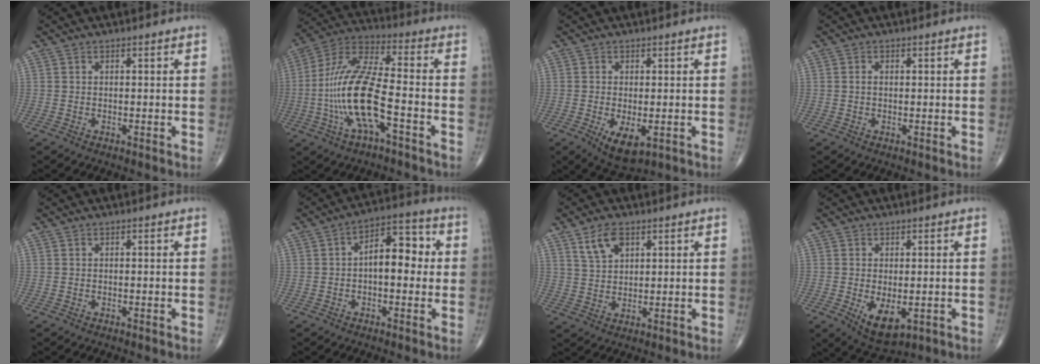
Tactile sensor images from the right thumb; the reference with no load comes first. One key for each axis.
{"total": 16.7, "fx": -4.4, "fy": 5.3, "fz": 15.2, "tx": -0.318, "ty": 0.043, "tz": -0.084}
{"total": 6.1, "fx": -1.8, "fy": 2.8, "fz": 5.1, "tx": -0.081, "ty": -0.012, "tz": -0.020}
{"total": 0.9, "fx": 0.1, "fy": 0.5, "fz": 0.7, "tx": -0.015, "ty": 0.005, "tz": 0.001}
{"total": 0.0}
{"total": 9.6, "fx": 0.4, "fy": 5.1, "fz": 8.1, "tx": -0.096, "ty": 0.029, "tz": -0.001}
{"total": 5.7, "fx": 3.2, "fy": 3.1, "fz": 3.6, "tx": -0.060, "ty": -0.013, "tz": 0.065}
{"total": 6.6, "fx": -1.4, "fy": 3.3, "fz": 5.6, "tx": -0.083, "ty": -0.015, "tz": -0.009}